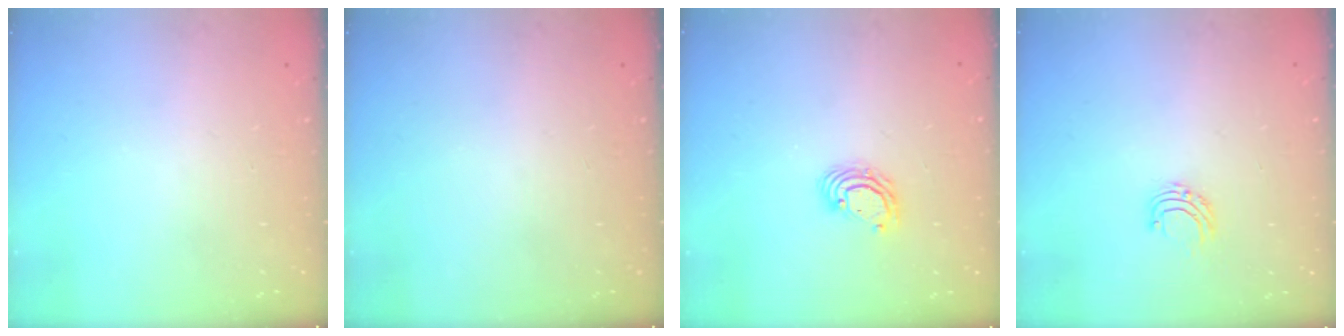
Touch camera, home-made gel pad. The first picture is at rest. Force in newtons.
{"total": 0.0}
{"total": 5.1, "press": 5.1, "slide": 0.2}
{"total": 5.2, "press": 5.1, "slide": 0.5}